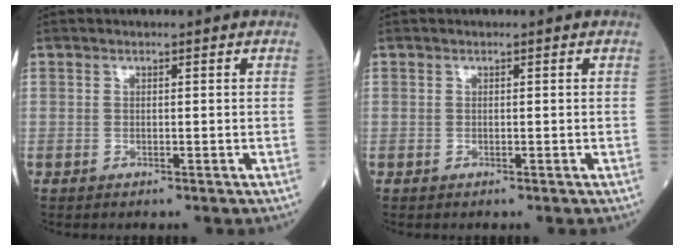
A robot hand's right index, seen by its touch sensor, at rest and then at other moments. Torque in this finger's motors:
{"motor_torque": [0.00, 0.00, 0.00, 0.01]}